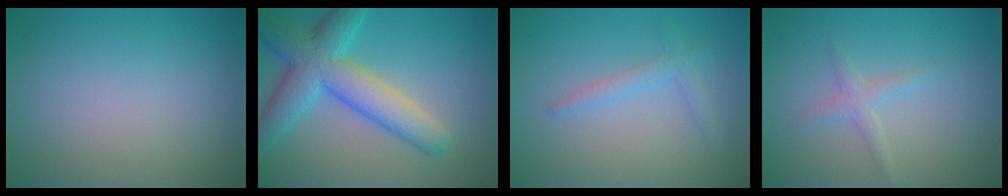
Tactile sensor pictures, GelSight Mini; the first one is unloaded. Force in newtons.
{"total": 7.5, "press": 7.5, "slide": 0.2}
{"total": 1.6, "press": 1.6, "slide": 0.1}
{"total": 1.5, "press": 1.5, "slide": 0.1}